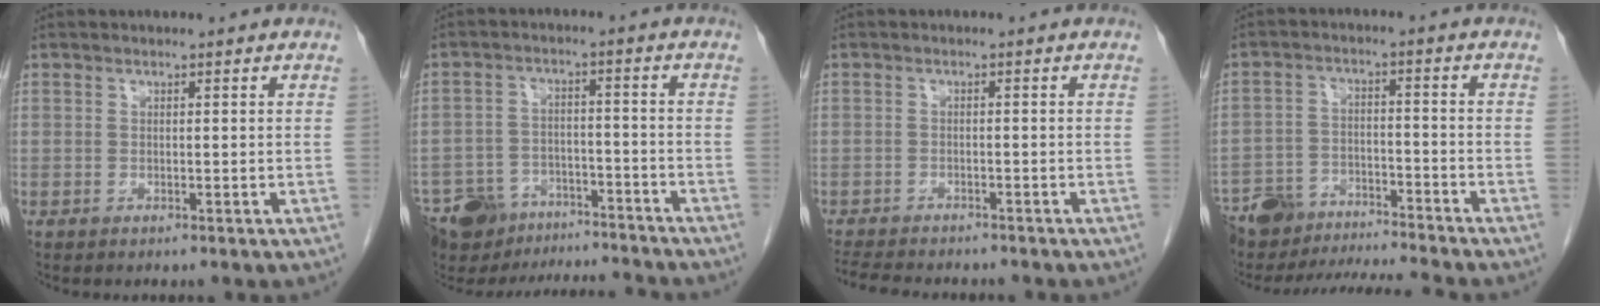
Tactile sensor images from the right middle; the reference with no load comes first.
{"total": 15.3, "force": [-14.1, 4.6, 3.8], "torque": [-0.073, 0.023, -0.204]}
{"total": 9.5, "force": [-8.4, 2.3, 3.8], "torque": [-0.066, -0.008, -0.120]}
{"total": 12.0, "force": [-11.7, 0.0, 2.7], "torque": [-0.044, 0.015, -0.195]}